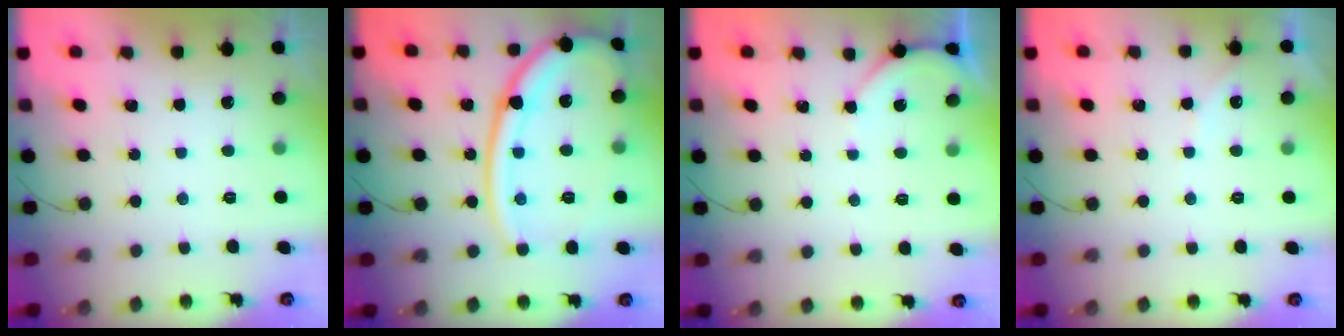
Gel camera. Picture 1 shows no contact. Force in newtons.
{"total": 19.4, "press": 19.3, "slide": 1.9}
{"total": 2.2, "press": 2.2, "slide": 0.3}
{"total": 3.9, "press": 3.9, "slide": 0.7}